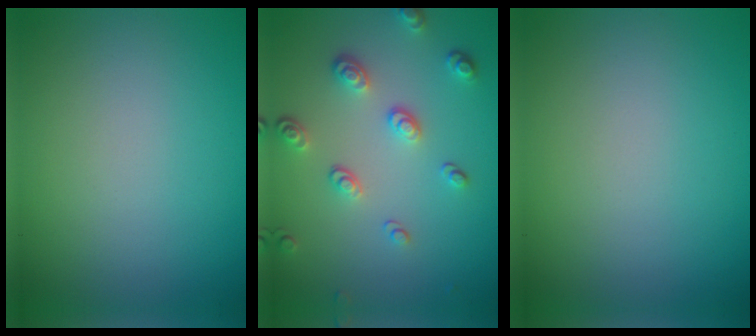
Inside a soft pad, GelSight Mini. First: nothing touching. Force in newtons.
{"total": 3.3, "press": 2.6, "slide": 1.9}
{"total": 0.0}